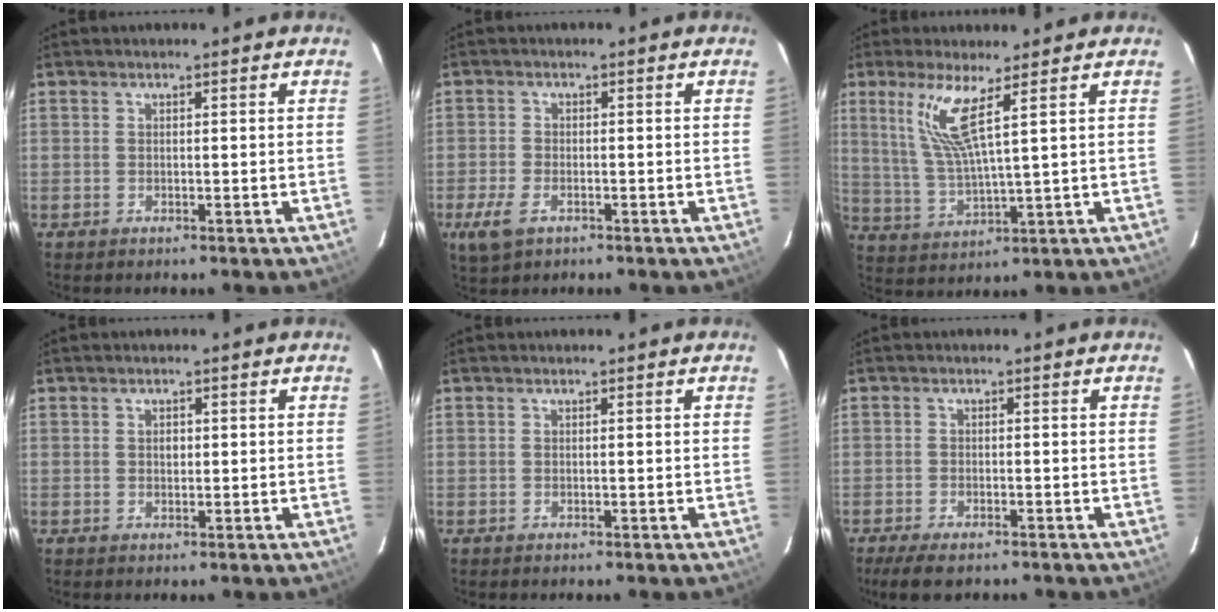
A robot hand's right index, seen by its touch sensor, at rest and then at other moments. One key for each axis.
{"total": 5.4, "fx": -2.8, "fy": 3.0, "fz": 3.5, "tx": -0.093, "ty": -0.009, "tz": -0.051}
{"total": 8.5, "fx": 4.4, "fy": 0.3, "fz": 7.3, "tx": -0.151, "ty": -0.010, "tz": 0.094}
{"total": 1.2, "fx": 0.2, "fy": 0.9, "fz": 0.7, "tx": -0.010, "ty": 0.004, "tz": 0.003}
{"total": 0.0}
{"total": 5.7, "fx": -4.4, "fy": 1.8, "fz": 3.2, "tx": -0.080, "ty": -0.019, "tz": -0.076}